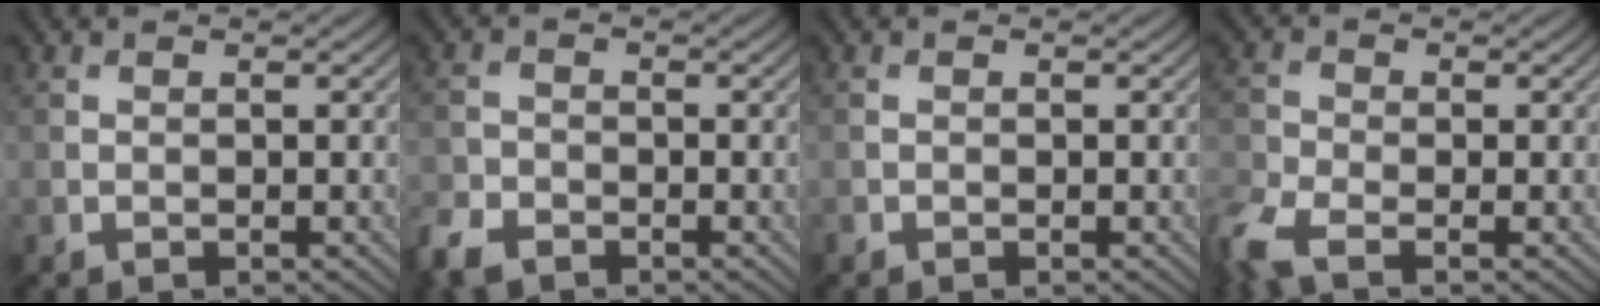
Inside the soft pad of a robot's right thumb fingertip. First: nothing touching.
{"total": 4.0, "force": [-3.1, 2.1, 1.6], "torque": [-0.041, -0.010, -0.071]}
{"total": 0.0}
{"total": 5.0, "force": [-3.3, 1.9, 3.3], "torque": [-0.084, -0.014, -0.084]}